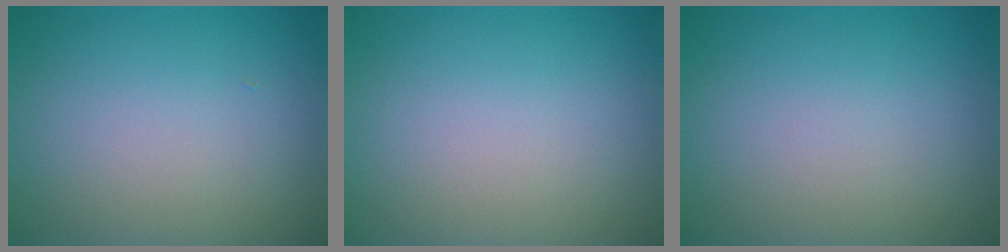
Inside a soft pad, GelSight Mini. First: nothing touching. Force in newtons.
{"total": 0.0}
{"total": 0.0}